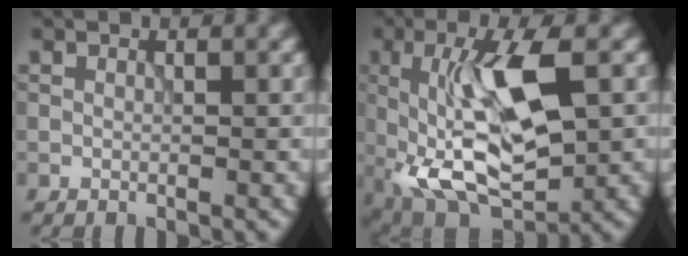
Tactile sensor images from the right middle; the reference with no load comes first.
{"total": 11.4, "force": [-0.8, 4.4, 10.5], "torque": [-0.195, 0.004, -0.019]}